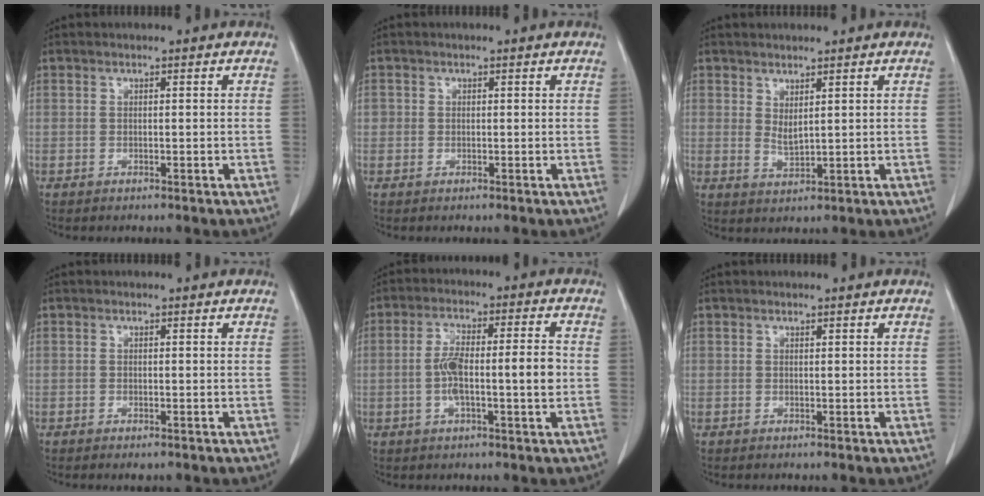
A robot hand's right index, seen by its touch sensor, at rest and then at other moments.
{"total": 0.9, "force": [0.0, 0.9, 0.1], "torque": [0.007, 0.004, -0.001]}
{"total": 2.3, "force": [1.1, 0.6, 1.9], "torque": [-0.039, -0.008, 0.029]}
{"total": 1.0, "force": [-0.7, 0.3, 0.6], "torque": [-0.009, -0.002, -0.006]}
{"total": 8.8, "force": [-1.0, 1.5, 8.6], "torque": [-0.160, 0.018, -0.020]}
{"total": 0.0}